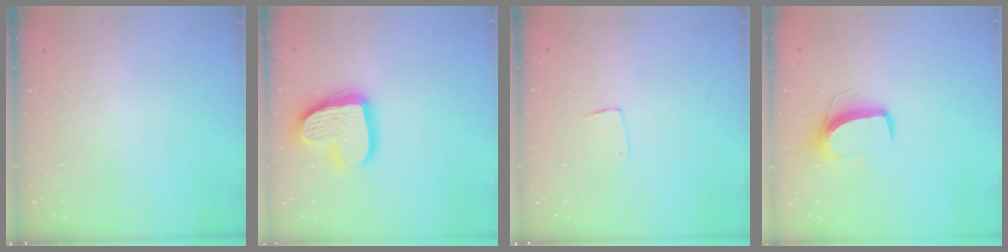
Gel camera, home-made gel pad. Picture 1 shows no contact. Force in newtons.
{"total": 16.9, "press": 16.9, "slide": 1.6}
{"total": 5.4, "press": 5.4, "slide": 0.3}
{"total": 9.9, "press": 9.9, "slide": 0.4}